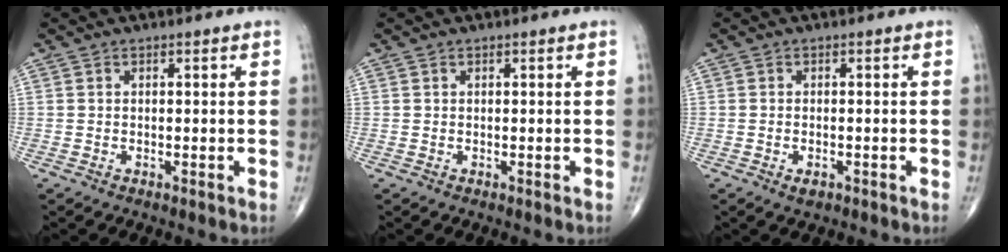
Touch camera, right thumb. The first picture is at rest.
{"total": 0.0}
{"total": 1.7, "force": [-0.9, 0.9, 1.2], "torque": [-0.018, 0.002, -0.012]}